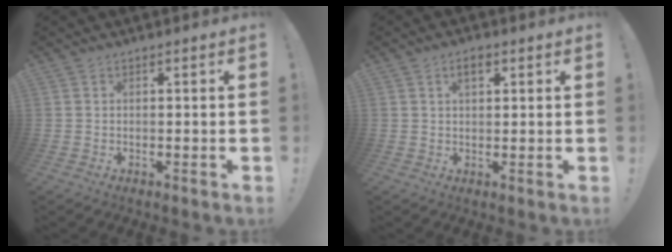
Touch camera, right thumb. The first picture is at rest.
{"total": 3.3, "force": [1.5, 1.7, 2.4], "torque": [-0.031, -0.001, 0.022]}